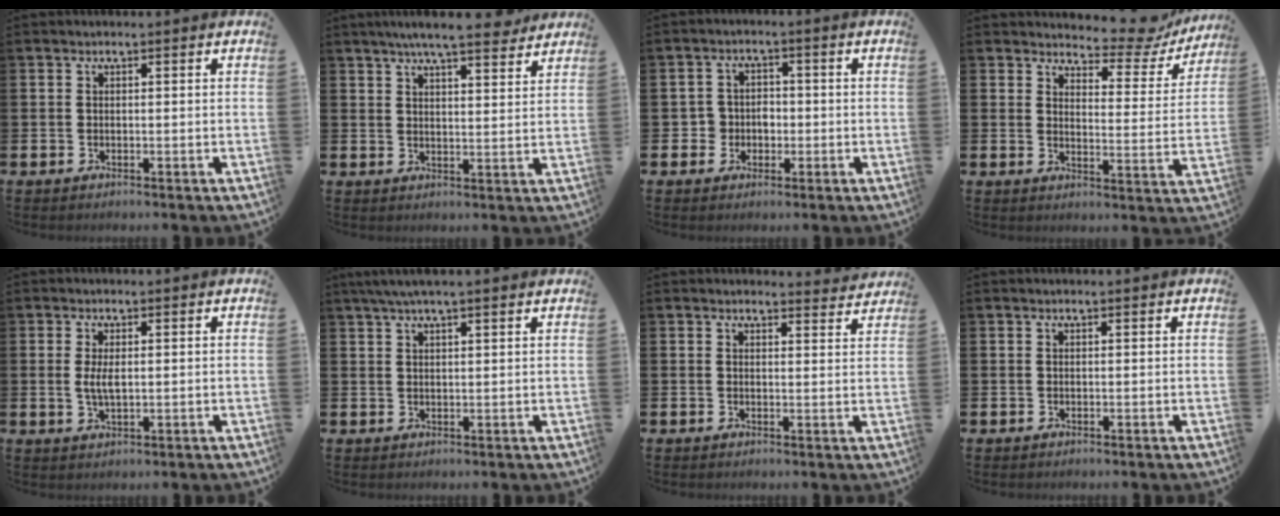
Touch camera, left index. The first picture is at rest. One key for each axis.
{"total": 6.7, "fx": 6.2, "fy": 0.5, "fz": 2.6, "tx": -0.042, "ty": -0.030, "tz": 0.105}
{"total": 3.3, "fx": -0.9, "fy": 3.1, "fz": 0.6, "tx": -0.022, "ty": 0.007, "tz": -0.024}
{"total": 5.6, "fx": 5.1, "fy": 1.9, "fz": 1.3, "tx": -0.024, "ty": -0.044, "tz": 0.080}
{"total": 2.9, "fx": 0.4, "fy": 1.1, "fz": 2.6, "tx": -0.049, "ty": 0.002, "tz": 0.004}
{"total": 3.5, "fx": 2.8, "fy": 0.3, "fz": 2.1, "tx": -0.043, "ty": 0.000, "tz": 0.050}
{"total": 2.5, "fx": 2.5, "fy": 0.4, "fz": 0.0, "tx": 0.019, "ty": -0.022, "tz": 0.040}
{"total": 0.0}